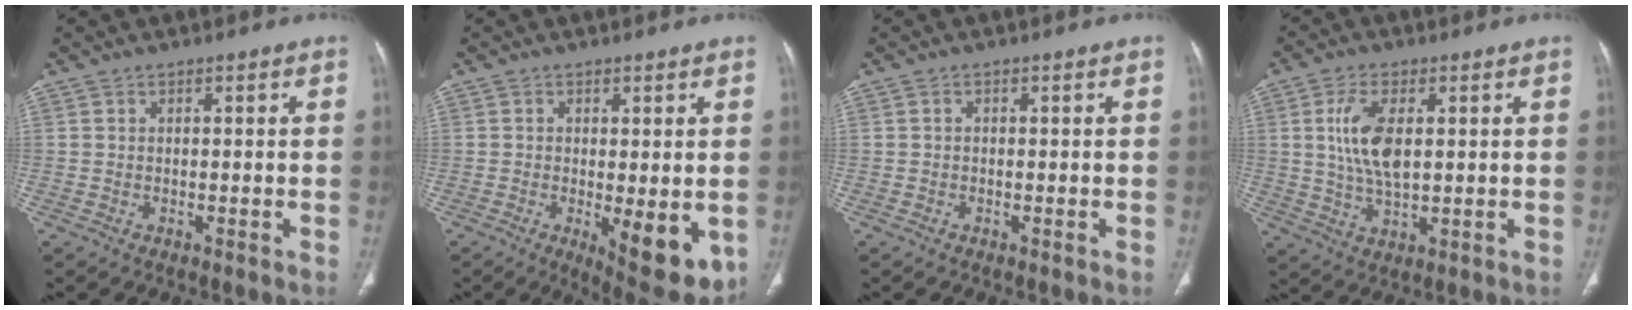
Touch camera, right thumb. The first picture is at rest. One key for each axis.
{"total": 10.7, "fx": -2.4, "fy": 3.9, "fz": 9.7, "tx": -0.126, "ty": -0.025, "tz": -0.023}
{"total": 0.0}
{"total": 9.1, "fx": 1.7, "fy": 4.4, "fz": 7.8, "tx": -0.158, "ty": -0.007, "tz": 0.036}